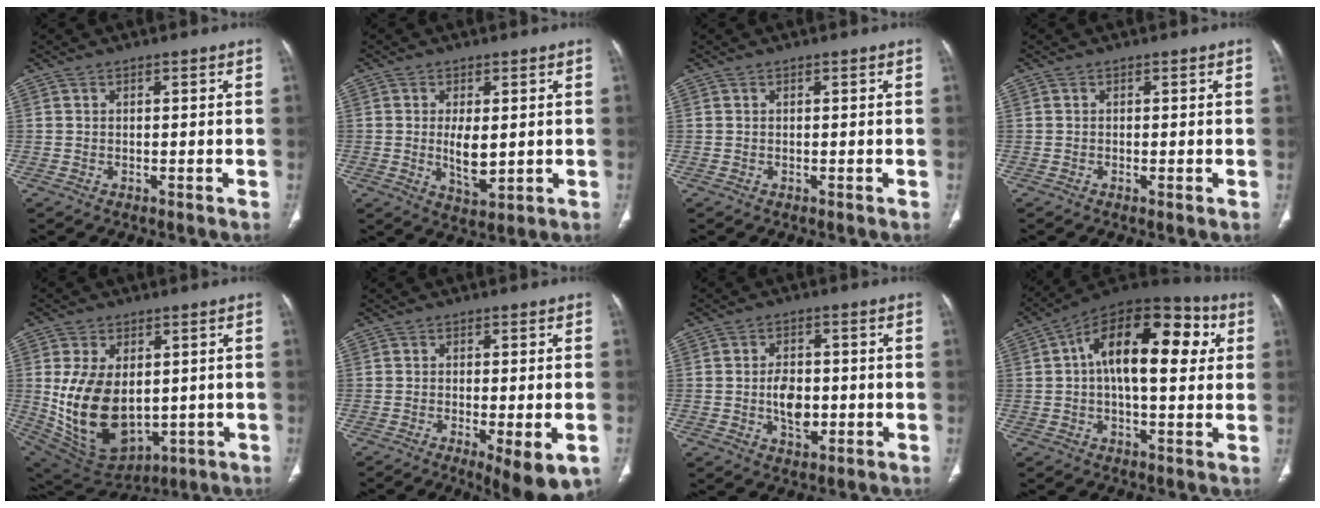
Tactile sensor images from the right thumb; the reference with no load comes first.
{"total": 6.1, "force": [0.1, 2.9, 5.4], "torque": [-0.086, -0.014, 0.010]}
{"total": 0.0}
{"total": 0.7, "force": [-0.2, 0.1, 0.6], "torque": [-0.017, -0.003, -0.003]}
{"total": 17.6, "force": [0.3, 11.3, 13.5], "torque": [-0.231, -0.014, 0.042]}
{"total": 8.7, "force": [-3.4, 2.4, 7.6], "torque": [-0.108, -0.014, -0.047]}
{"total": 6.1, "force": [-0.8, 3.9, 4.6], "torque": [-0.064, -0.001, -0.011]}
{"total": 20.8, "force": [4.2, 10.3, 17.6], "torque": [-0.241, 0.027, 0.047]}